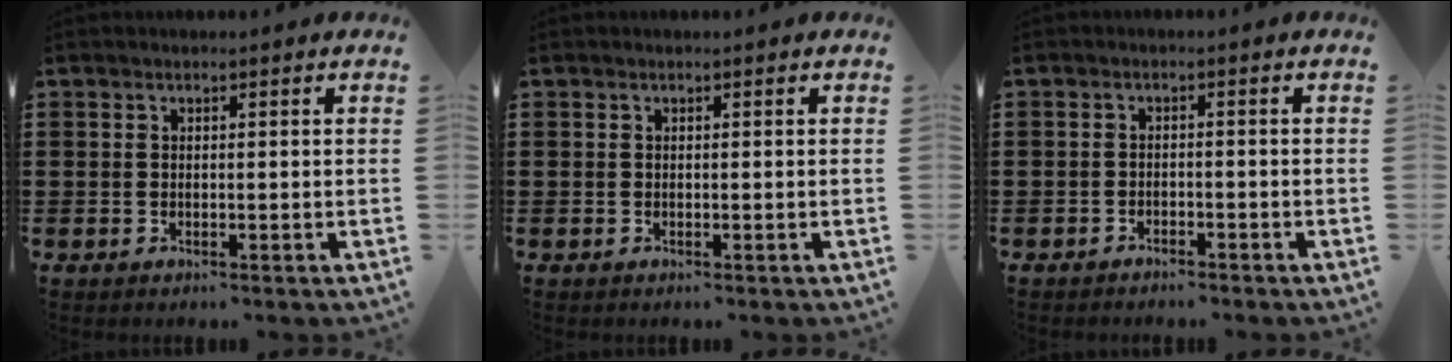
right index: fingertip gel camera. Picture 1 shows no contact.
{"total": 0.0}
{"total": 1.4, "force": [-1.4, 0.3, 0.0], "torque": [-0.006, 0.003, -0.031]}